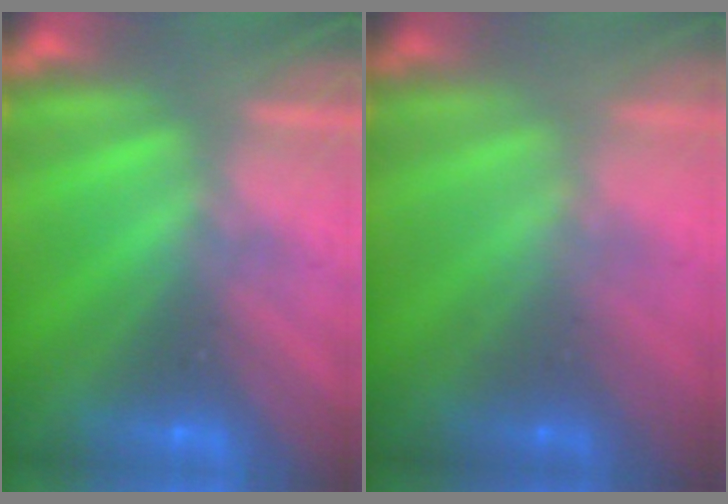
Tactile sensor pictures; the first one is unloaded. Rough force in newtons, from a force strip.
{"total": 1.6}